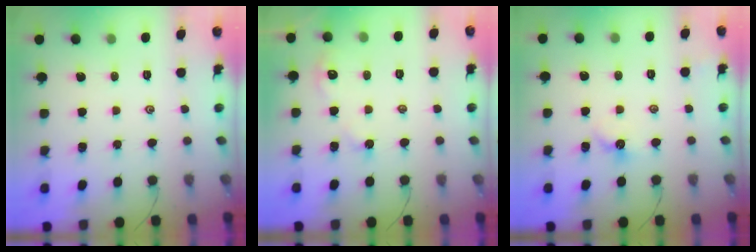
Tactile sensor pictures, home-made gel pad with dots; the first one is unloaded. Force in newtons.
{"total": 2.8, "press": 2.8, "slide": 0.4}
{"total": 3.6, "press": 3.6, "slide": 0.6}